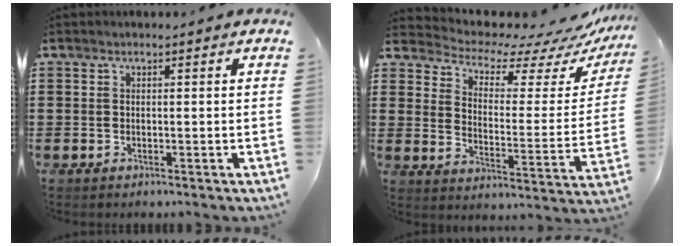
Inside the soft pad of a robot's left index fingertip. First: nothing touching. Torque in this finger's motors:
{"motor_torque": [1.22, -0.92, 0.21, 0.01]}